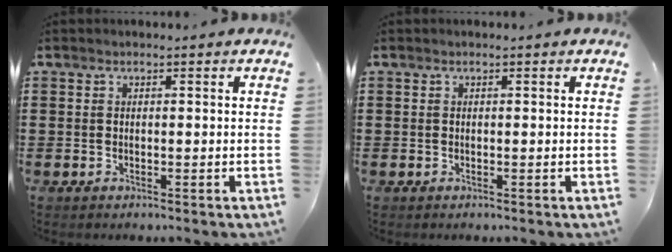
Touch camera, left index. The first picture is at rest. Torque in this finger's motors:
{"motor_torque": [0.01, 0.01, 0.00, -0.01]}